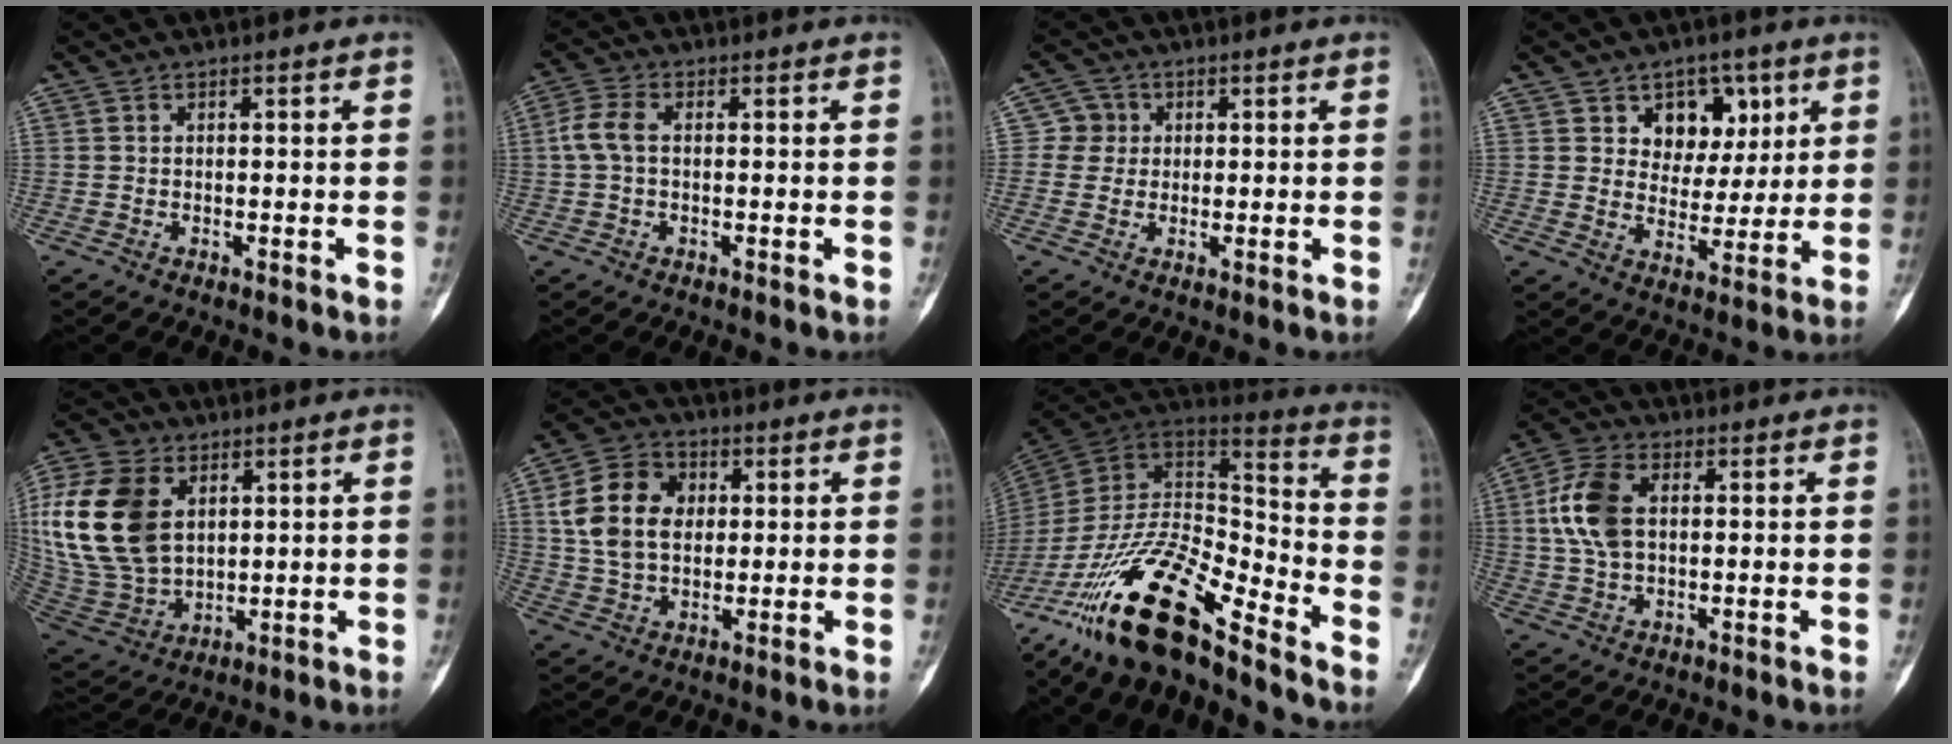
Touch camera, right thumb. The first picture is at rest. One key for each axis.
{"total": 4.5, "fx": 0.2, "fy": 2.6, "fz": 3.7, "tx": -0.093, "ty": 0.012, "tz": -0.001}
{"total": 3.3, "fx": 0.5, "fy": 3.3, "fz": 0.1, "tx": 0.024, "ty": 0.006, "tz": 0.000}
{"total": 9.6, "fx": 4.3, "fy": 7.4, "fz": 4.5, "tx": -0.019, "ty": -0.016, "tz": 0.066}
{"total": 22.4, "fx": 5.1, "fy": 15.3, "fz": 15.5, "tx": -0.330, "ty": -0.015, "tz": 0.106}
{"total": 12.8, "fx": 2.4, "fy": 9.4, "fz": 8.3, "tx": -0.130, "ty": 0.008, "tz": 0.042}
{"total": 22.2, "fx": -15.6, "fy": 6.6, "fz": 14.4, "tx": -0.277, "ty": 0.072, "tz": -0.285}
{"total": 9.9, "fx": 1.5, "fy": 5.9, "fz": 7.8, "tx": -0.168, "ty": 0.011, "tz": 0.029}